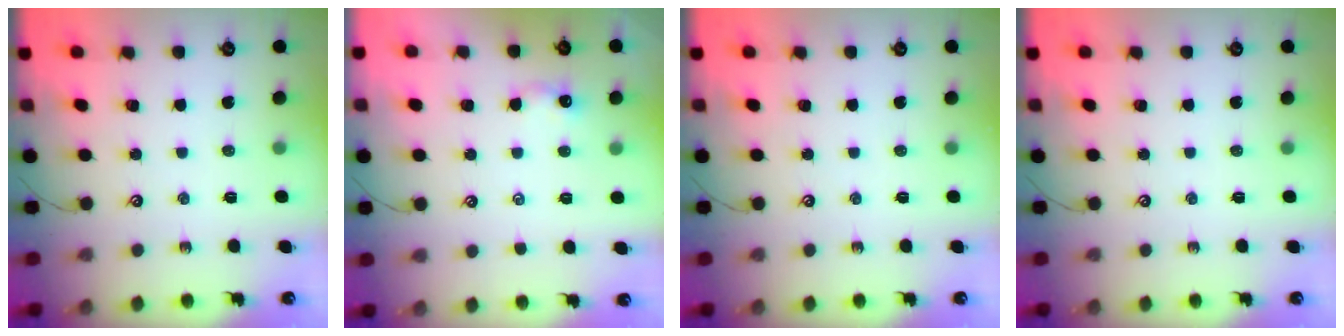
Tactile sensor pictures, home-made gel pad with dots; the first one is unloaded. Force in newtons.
{"total": 2.3, "press": 2.2, "slide": 0.3}
{"total": 0.0}
{"total": 0.0}